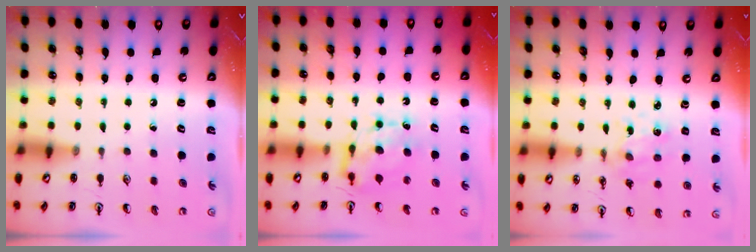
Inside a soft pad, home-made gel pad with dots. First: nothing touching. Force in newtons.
{"total": 6.9, "press": 6.9, "slide": 0.2}
{"total": 2.0, "press": 2.0, "slide": 0.3}